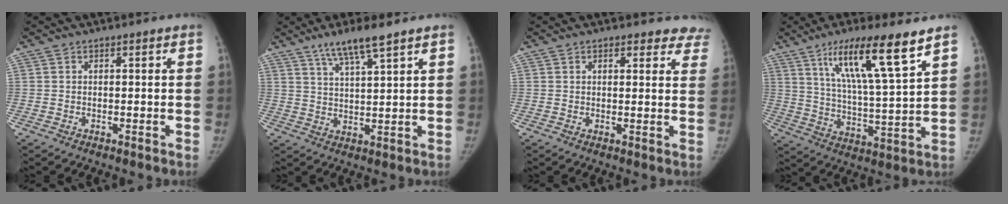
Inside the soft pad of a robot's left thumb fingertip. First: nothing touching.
{"total": 7.3, "force": [5.2, 0.7, 5.1], "torque": [-0.097, -0.026, 0.100]}
{"total": 7.8, "force": [6.6, 3.3, 2.4], "torque": [0.026, -0.018, 0.054]}
{"total": 16.2, "force": [9.7, 1.8, 12.8], "torque": [-0.216, -0.045, 0.172]}